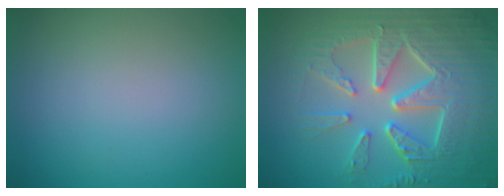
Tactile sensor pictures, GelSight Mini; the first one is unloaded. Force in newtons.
{"total": 8.9, "press": 6.5, "slide": 6.2}